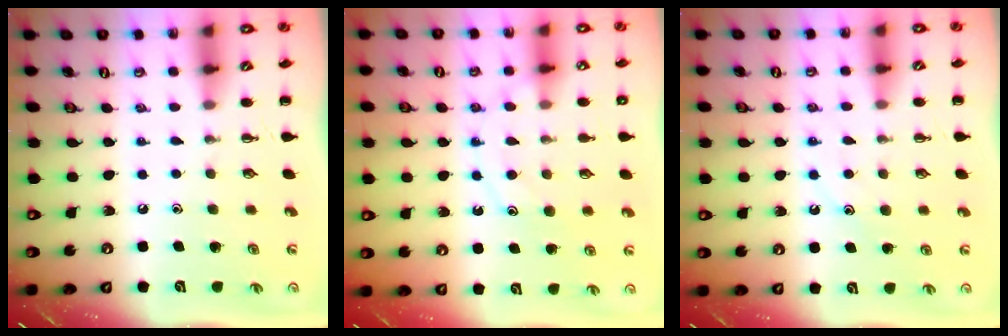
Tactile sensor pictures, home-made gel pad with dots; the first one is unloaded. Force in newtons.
{"total": 11.9, "press": 11.9, "slide": 0.8}
{"total": 10.8, "press": 10.8, "slide": 1.1}